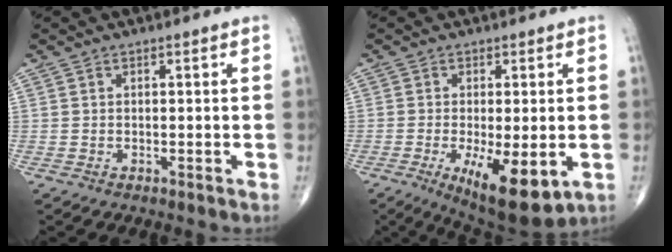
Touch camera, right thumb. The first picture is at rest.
{"total": 12.1, "force": [-3.7, 4.2, 10.7], "torque": [-0.166, -0.022, -0.047]}